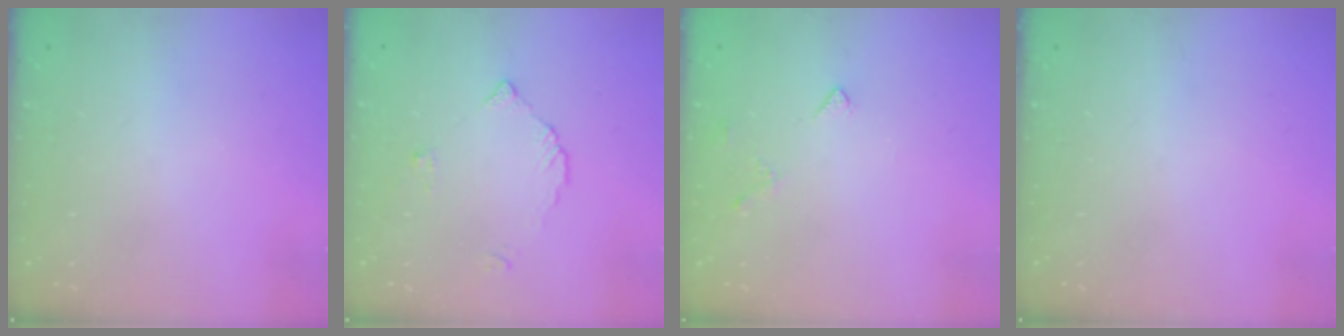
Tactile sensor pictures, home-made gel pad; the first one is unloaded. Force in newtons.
{"total": 3.3, "press": 3.2, "slide": 0.4}
{"total": 3.0, "press": 3.0, "slide": 0.6}
{"total": 0.0}